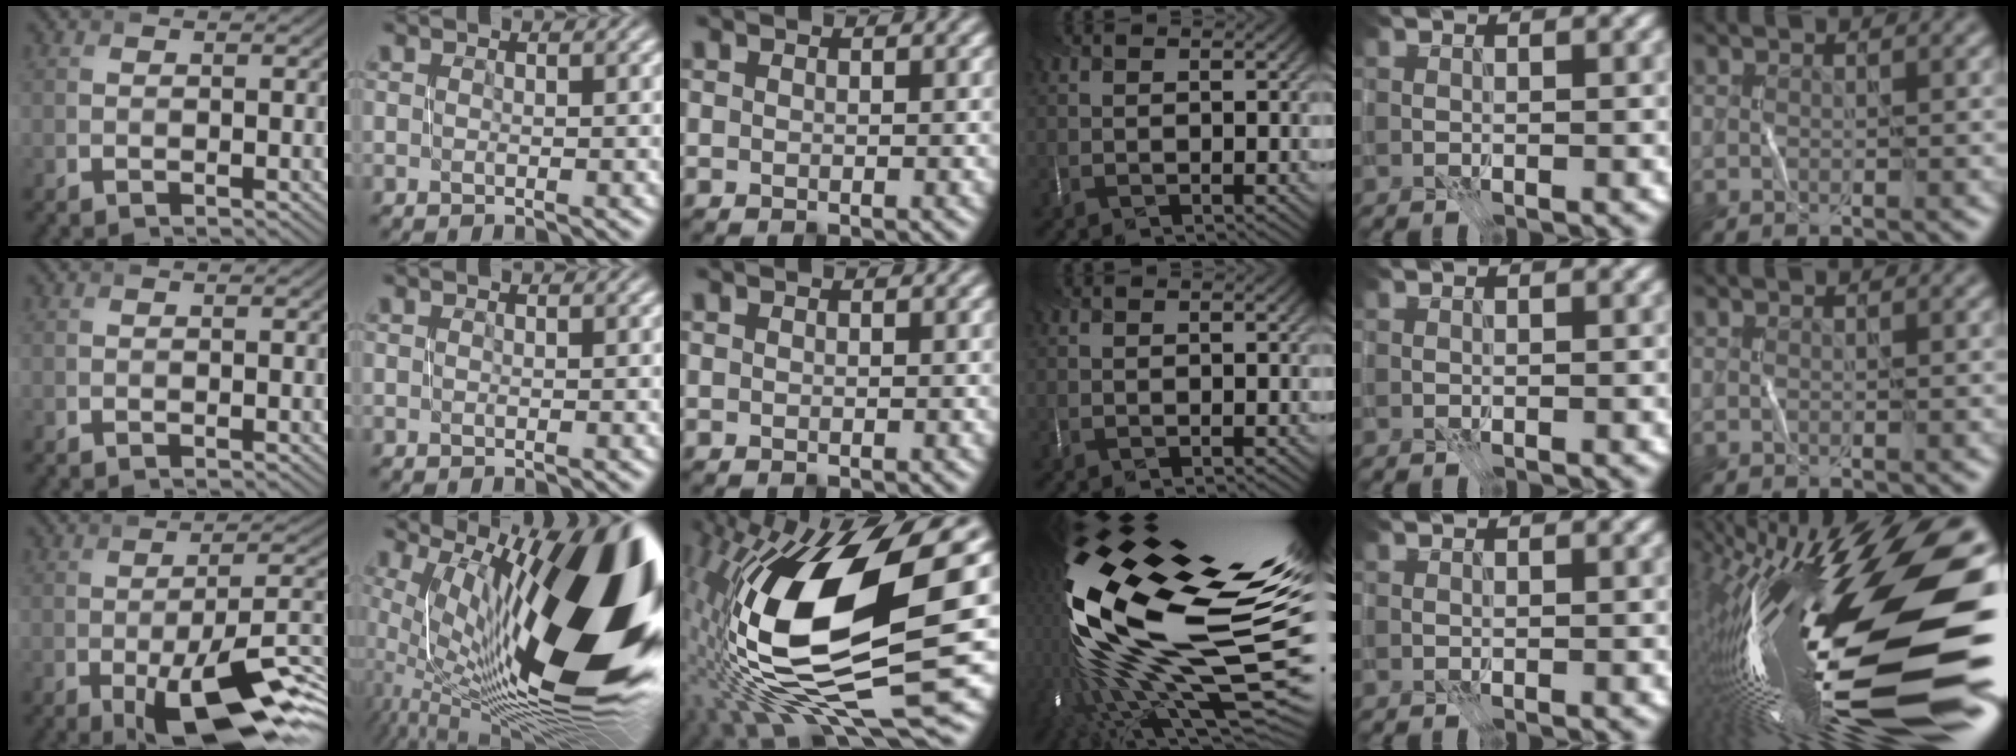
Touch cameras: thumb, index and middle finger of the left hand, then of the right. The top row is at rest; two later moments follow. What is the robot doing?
{"motion": "open", "object": "stapler"}